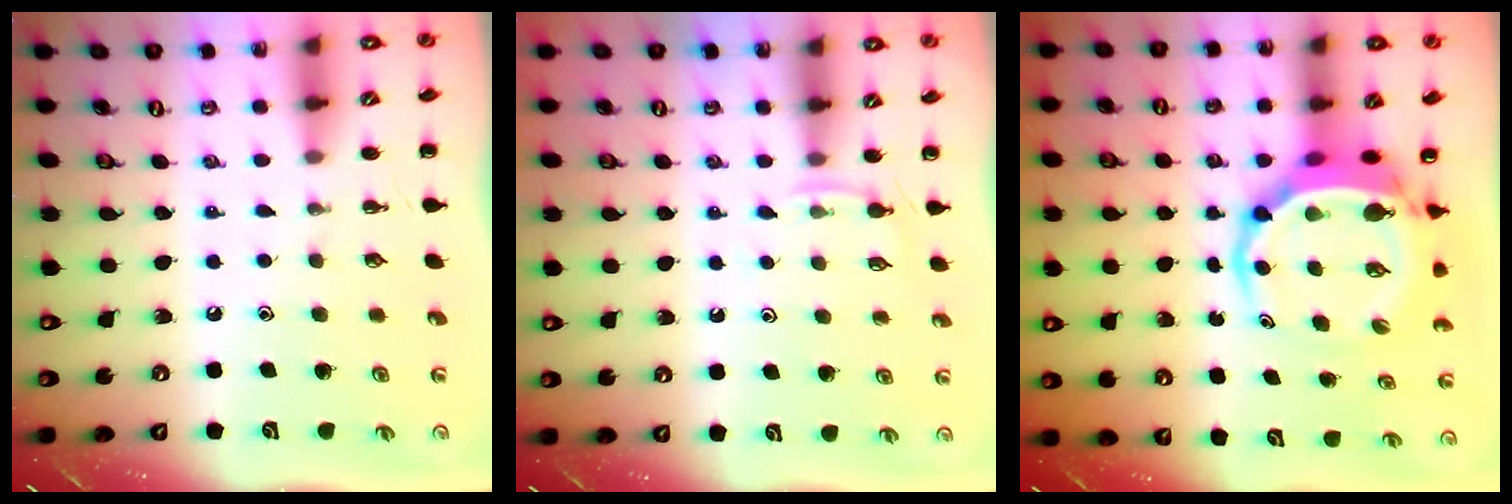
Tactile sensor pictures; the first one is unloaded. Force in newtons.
{"total": 4.0, "press": 3.8, "slide": 1.3}
{"total": 7.3, "press": 7.1, "slide": 1.8}